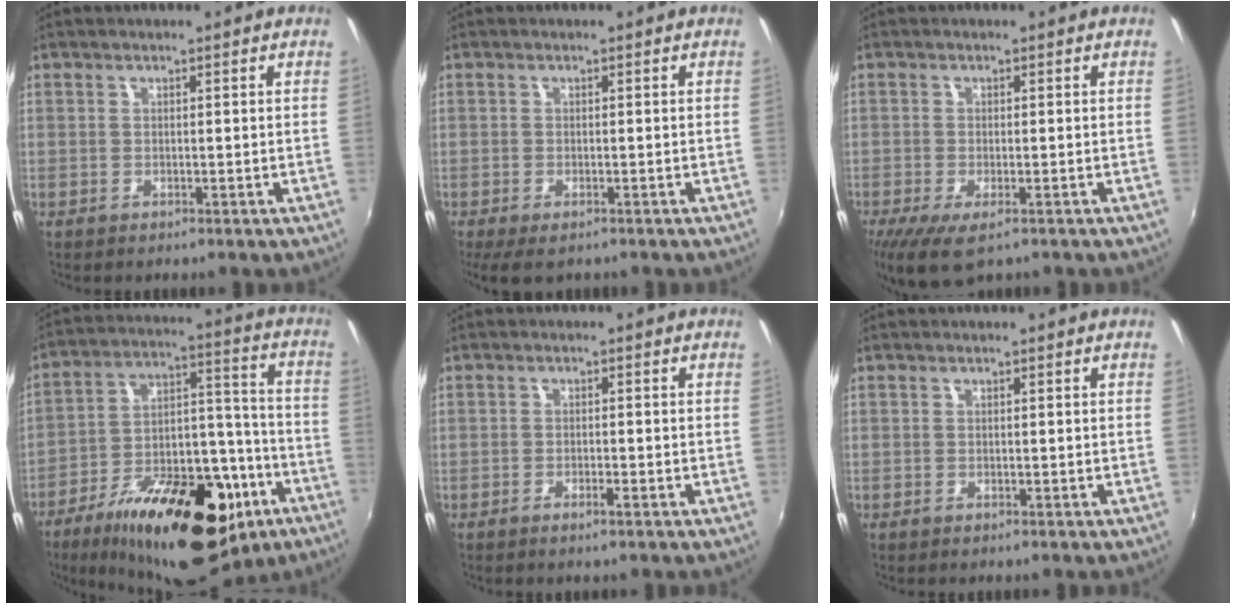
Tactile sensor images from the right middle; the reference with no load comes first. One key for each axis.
{"total": 4.8, "fx": -3.2, "fy": 1.9, "fz": 3.0, "tx": -0.062, "ty": -0.025, "tz": -0.049}
{"total": 6.4, "fx": -3.9, "fy": 2.5, "fz": 4.4, "tx": -0.096, "ty": -0.030, "tz": -0.064}
{"total": 29.6, "fx": -16.7, "fy": 13.6, "fz": 20.4, "tx": -0.324, "ty": 0.006, "tz": -0.241}
{"total": 1.8, "fx": -1.2, "fy": 0.5, "fz": 1.2, "tx": -0.028, "ty": -0.001, "tz": -0.023}
{"total": 0.0}